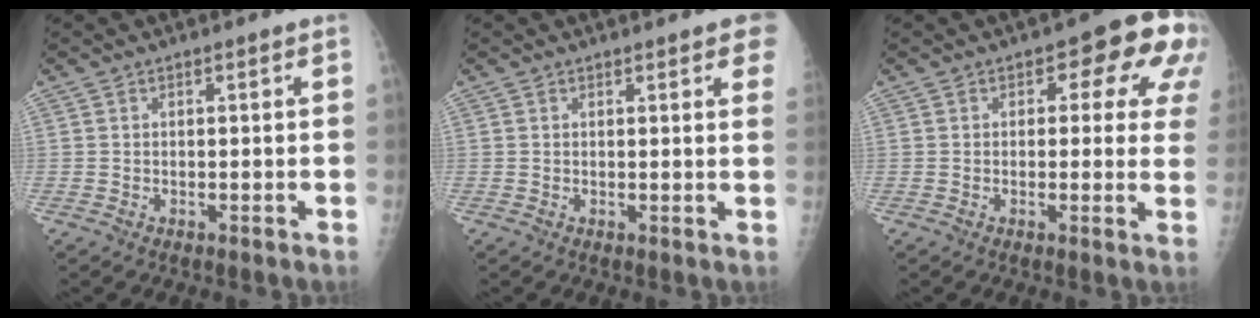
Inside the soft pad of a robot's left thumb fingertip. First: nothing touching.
{"total": 5.7, "force": [3.6, 1.4, 4.2], "torque": [-0.031, -0.003, 0.036]}
{"total": 11.2, "force": [3.8, 5.7, 8.8], "torque": [-0.044, 0.001, 0.034]}